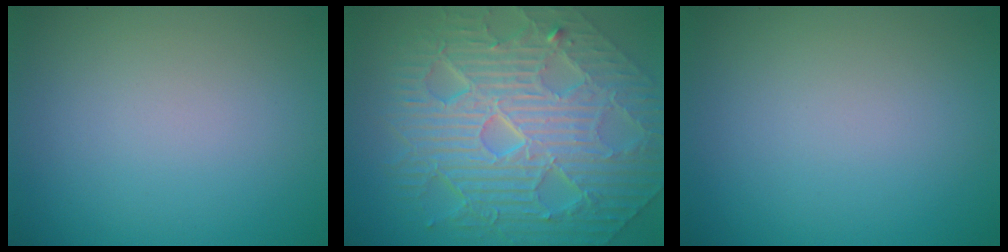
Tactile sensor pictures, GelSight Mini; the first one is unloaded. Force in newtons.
{"total": 11.7, "press": 7.6, "slide": 8.8}
{"total": 0.0}